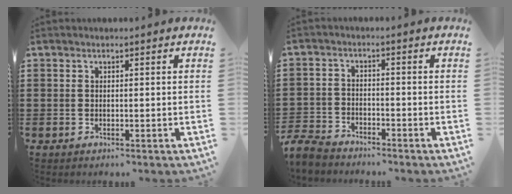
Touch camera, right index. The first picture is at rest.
{"total": 4.0, "force": [-3.9, 0.9, 0.6], "torque": [-0.035, -0.004, -0.086]}